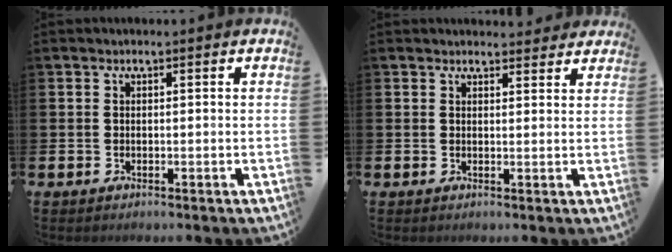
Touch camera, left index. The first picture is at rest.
{"total": 2.1, "force": [2.1, 0.5, 0.0], "torque": [0.005, -0.011, 0.037]}